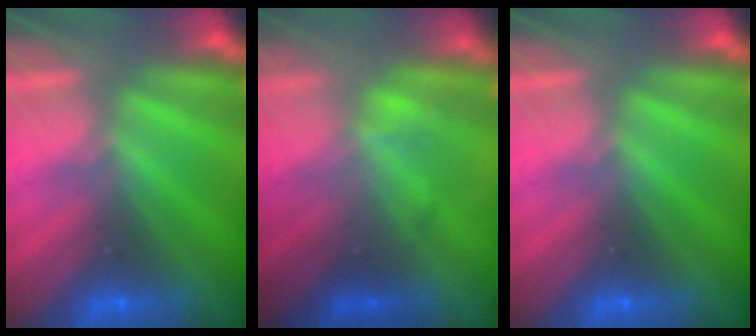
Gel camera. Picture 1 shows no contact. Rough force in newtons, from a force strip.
{"total": 2.1}
{"total": 0.0}